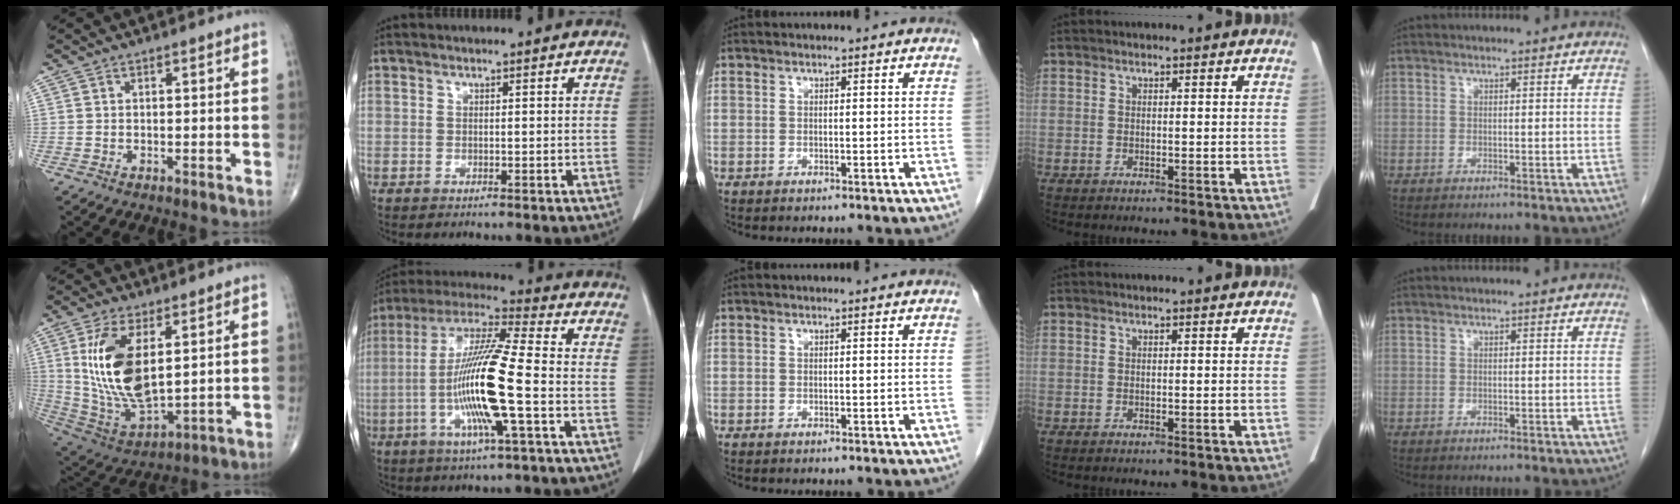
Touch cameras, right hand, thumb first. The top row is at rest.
{"thumb": {"total": 16.9, "force": [4.1, 7.9, 14.4], "torque": [-0.275, -0.023, 0.095]}, "index": {"total": 15.8, "force": [-3.3, 0.4, 15.5], "torque": [-0.310, -0.007, -0.072]}}